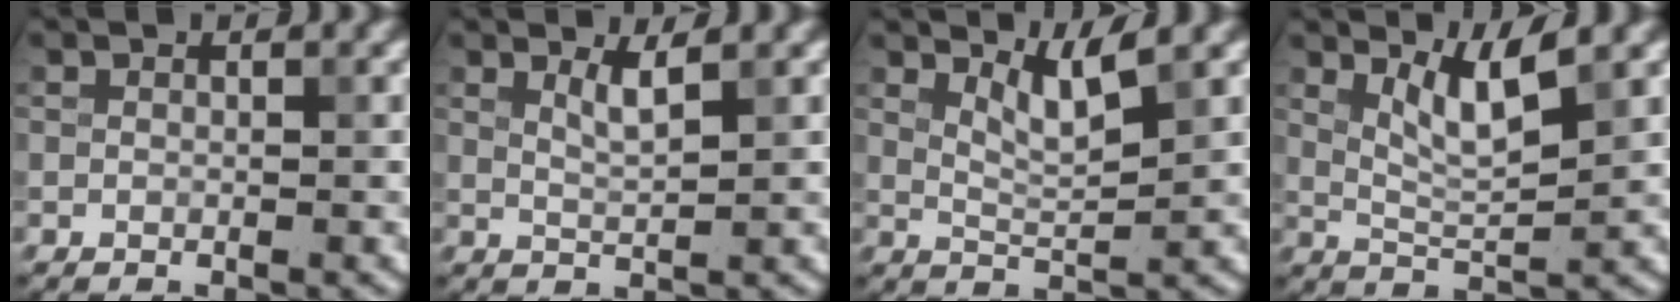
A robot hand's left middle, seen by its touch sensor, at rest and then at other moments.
{"total": 1.8, "force": [1.0, 0.4, 1.5], "torque": [-0.023, -0.002, 0.017]}
{"total": 3.0, "force": [2.0, 0.4, 2.2], "torque": [-0.038, -0.007, 0.042]}
{"total": 3.7, "force": [2.0, 0.6, 3.1], "torque": [-0.062, -0.008, 0.044]}